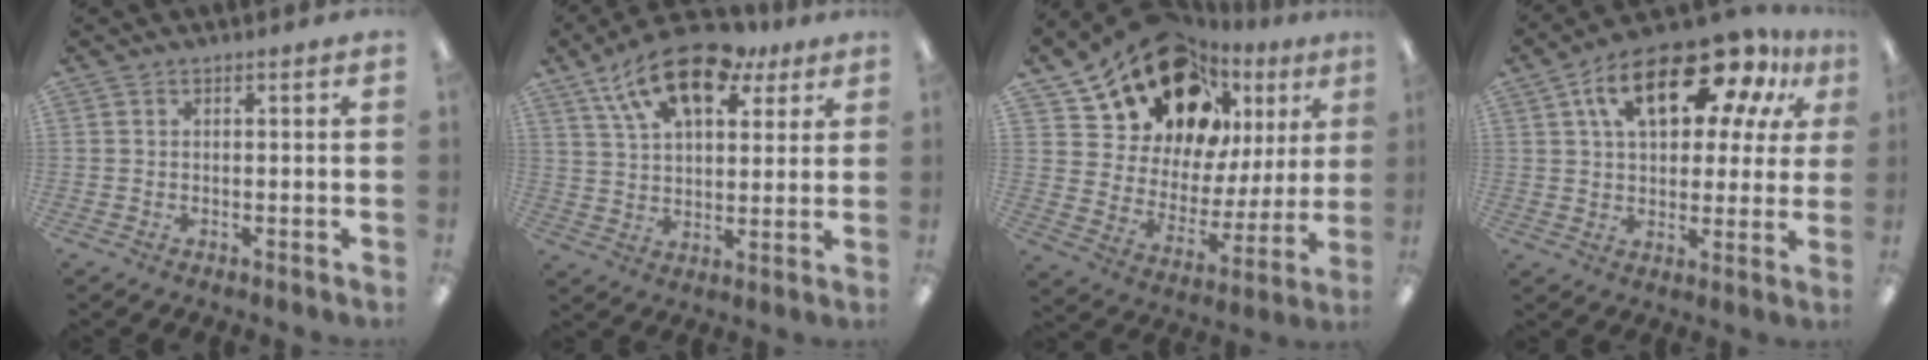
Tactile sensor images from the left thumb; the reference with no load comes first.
{"total": 16.8, "force": [9.7, 9.0, 10.4], "torque": [-0.170, -0.033, 0.171]}
{"total": 18.7, "force": [14.2, 9.9, 7.0], "torque": [-0.143, -0.100, 0.261]}
{"total": 20.7, "force": [10.3, 10.1, 14.8], "torque": [-0.241, -0.030, 0.171]}